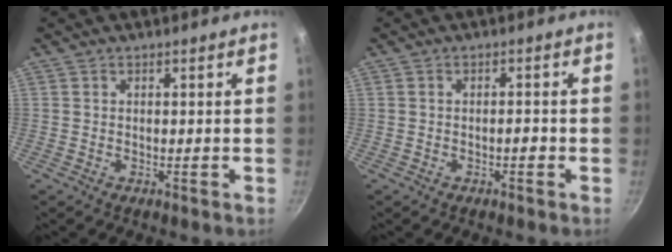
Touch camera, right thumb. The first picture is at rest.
{"total": 1.4, "force": [-0.7, 0.6, 1.1], "torque": [-0.011, 0.010, -0.011]}